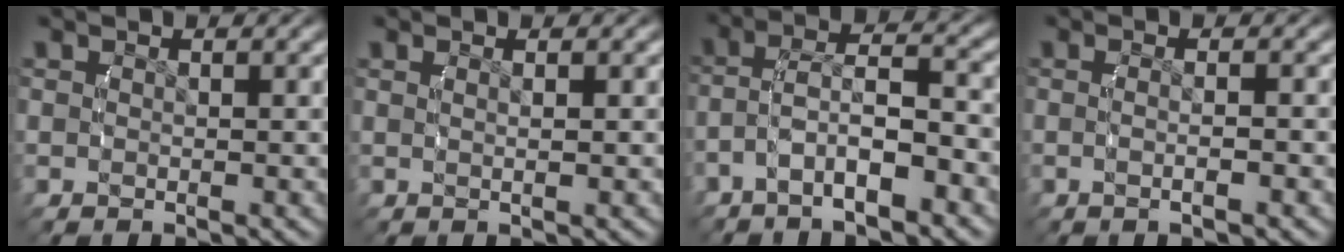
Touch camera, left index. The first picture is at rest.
{"total": 1.3, "force": [0.4, -0.9, 0.8], "torque": [-0.011, 0.003, 0.010]}
{"total": 3.8, "force": [-1.7, 1.4, 3.2], "torque": [-0.070, -0.002, -0.025]}
{"total": 1.8, "force": [-0.7, -0.7, 1.5], "torque": [-0.027, 0.003, -0.008]}